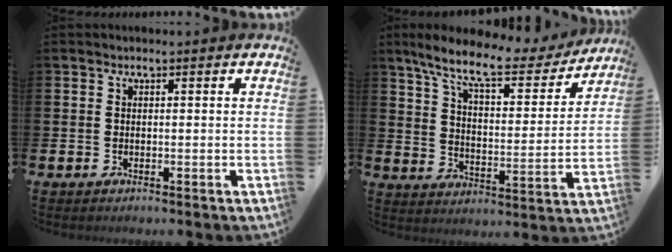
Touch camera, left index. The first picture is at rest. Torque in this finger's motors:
{"motor_torque": [1.11, -1.03, 0.51, 0.21]}